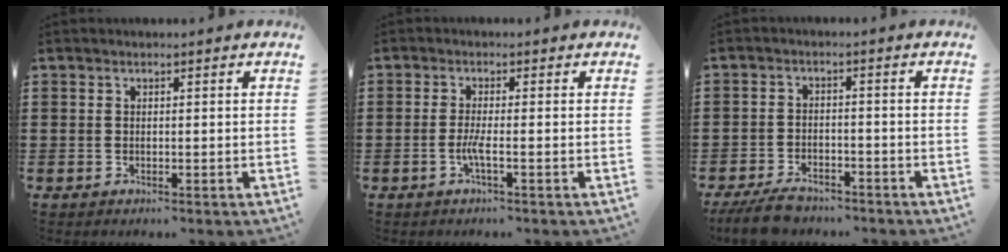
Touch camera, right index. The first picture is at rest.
{"total": 2.6, "force": [-1.0, 0.0, 2.4], "torque": [-0.059, -0.009, -0.023]}
{"total": 4.2, "force": [-3.9, 1.1, 1.3], "torque": [-0.036, 0.004, -0.079]}